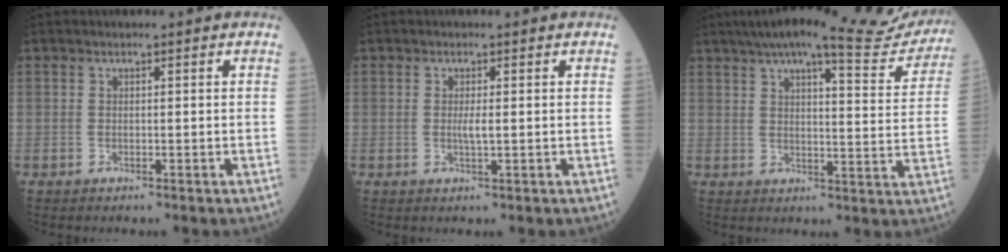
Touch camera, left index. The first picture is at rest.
{"total": 1.5, "force": [-0.2, 0.0, 1.5], "torque": [-0.035, -0.006, -0.003]}
{"total": 21.5, "force": [19.4, 2.4, 9.0], "torque": [-0.133, -0.028, 0.234]}